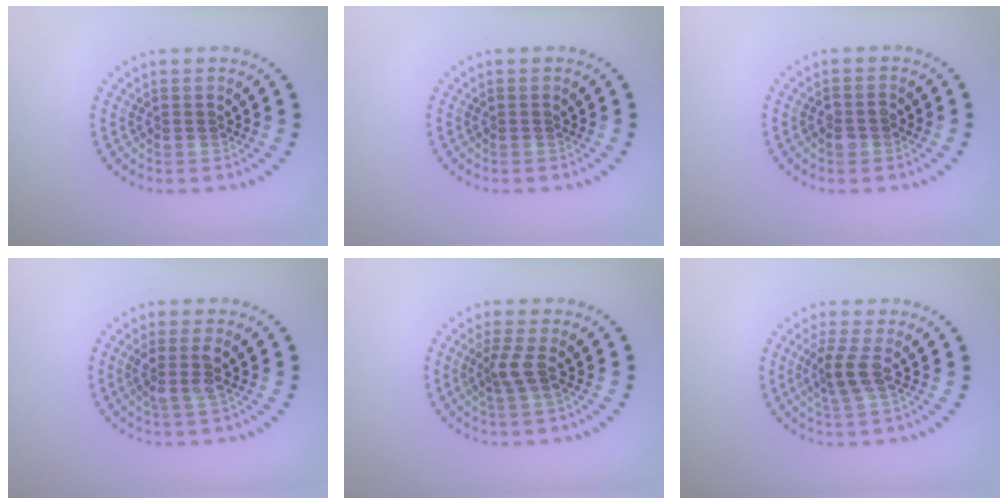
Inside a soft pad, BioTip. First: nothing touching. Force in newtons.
{"total": 0.0}
{"total": 1.3, "press": 1.2, "slide": 0.3}
{"total": 2.0, "press": 1.6, "slide": 1.2}
{"total": 1.9, "press": 1.4, "slide": 1.3}
{"total": 2.2, "press": 1.8, "slide": 1.4}